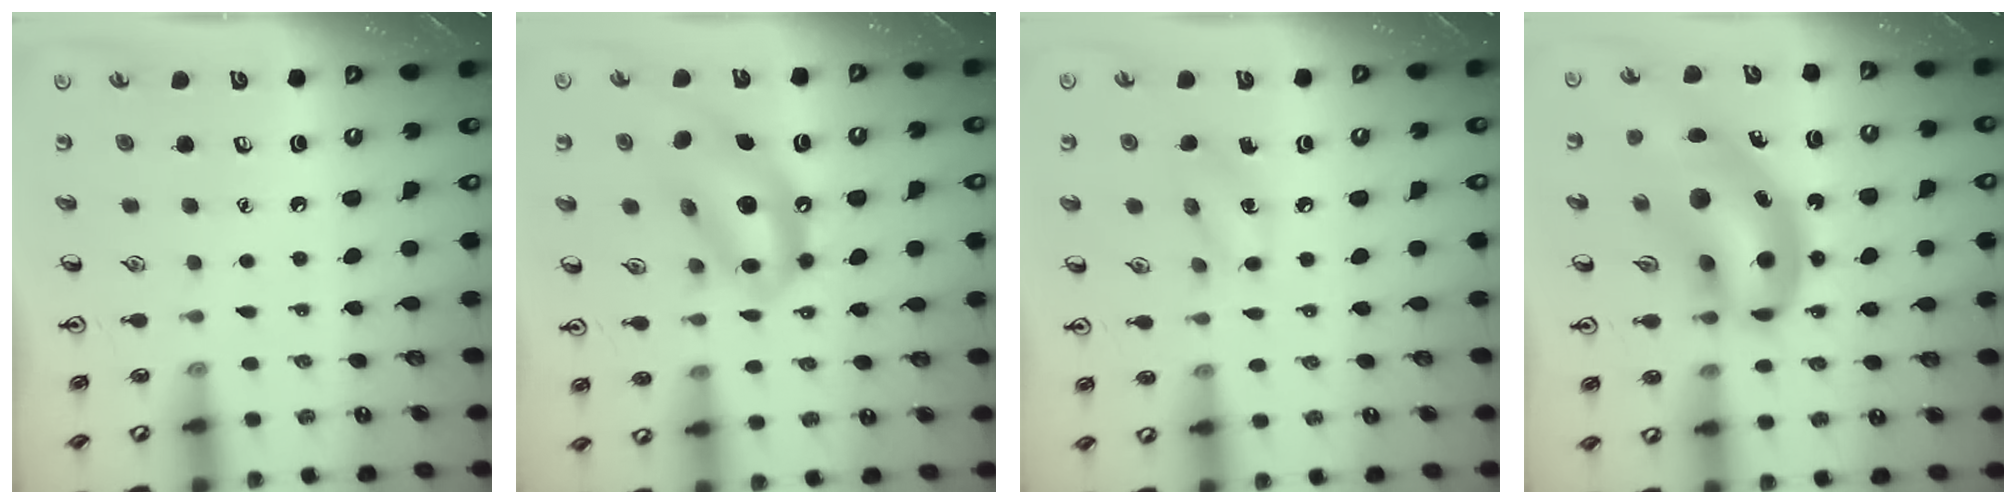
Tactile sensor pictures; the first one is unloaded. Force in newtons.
{"total": 13.0, "press": 12.5, "slide": 3.8}
{"total": 6.1, "press": 6.0, "slide": 1.1}
{"total": 16.9, "press": 16.1, "slide": 5.0}